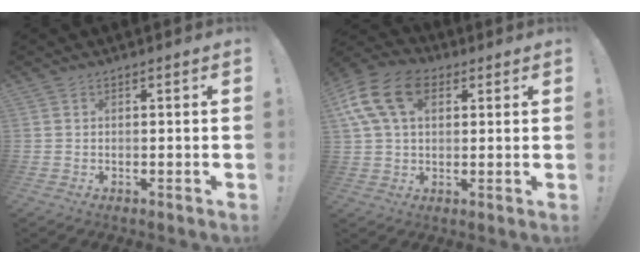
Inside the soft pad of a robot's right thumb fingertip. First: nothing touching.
{"total": 15.6, "force": [5.5, 10.2, 10.5], "torque": [-0.197, -0.013, 0.102]}